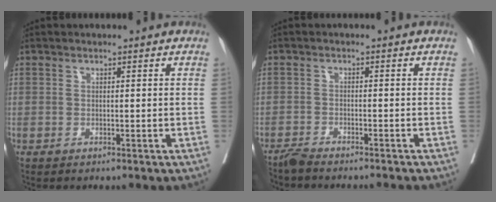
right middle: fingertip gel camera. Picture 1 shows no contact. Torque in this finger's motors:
{"motor_torque": [-0.51, -0.27, 0.00, 0.00]}